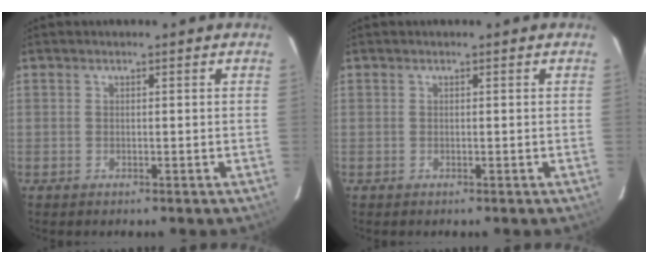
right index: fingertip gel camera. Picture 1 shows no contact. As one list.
[{"total": 0.0}]